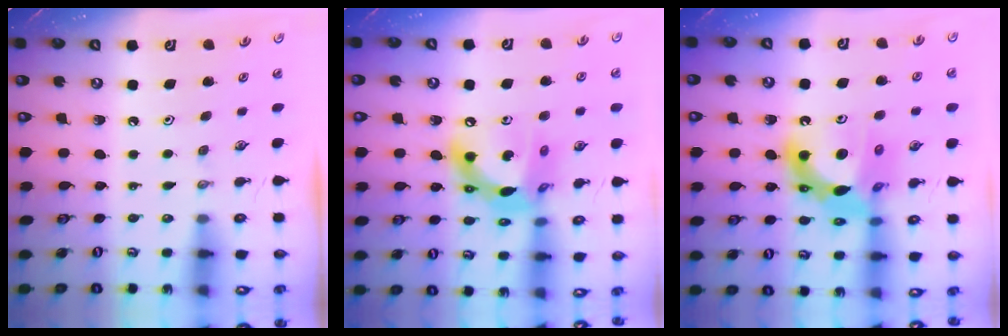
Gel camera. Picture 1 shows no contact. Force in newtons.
{"total": 15.0, "press": 14.9, "slide": 1.2}
{"total": 14.3, "press": 14.1, "slide": 2.1}